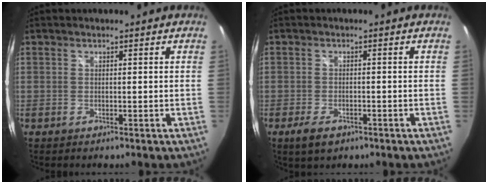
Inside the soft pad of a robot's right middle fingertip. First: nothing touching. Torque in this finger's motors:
{"motor_torque": [0.52, -0.48, 0.02, 0.02]}